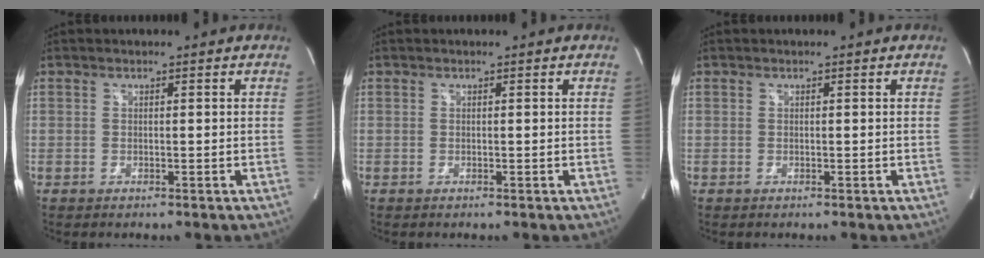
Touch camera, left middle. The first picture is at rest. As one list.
[{"total": 0.0}, {"total": 0.0}]